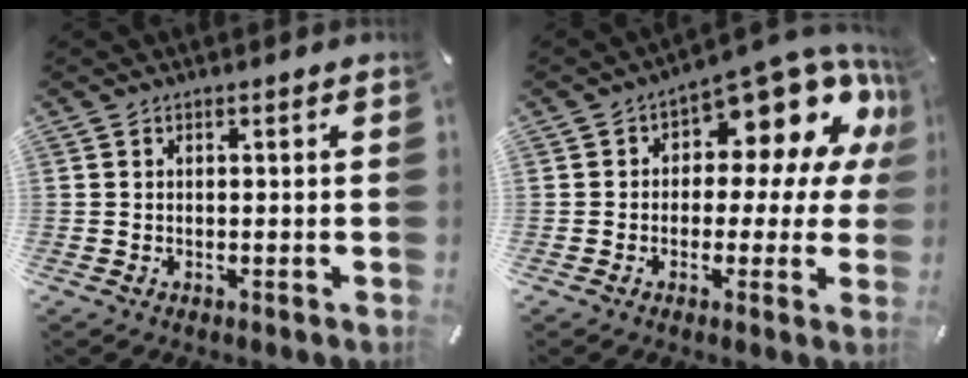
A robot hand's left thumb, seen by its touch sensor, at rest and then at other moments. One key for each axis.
{"total": 11.7, "fx": 6.7, "fy": 5.7, "fz": 7.6, "tx": -0.101, "ty": -0.067, "tz": 0.112}